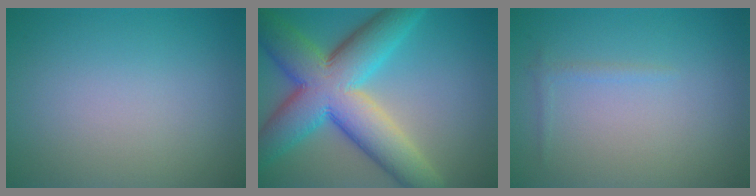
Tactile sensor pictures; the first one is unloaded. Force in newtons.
{"total": 12.0, "press": 12.0, "slide": 0.2}
{"total": 0.7, "press": 0.7, "slide": 0.1}